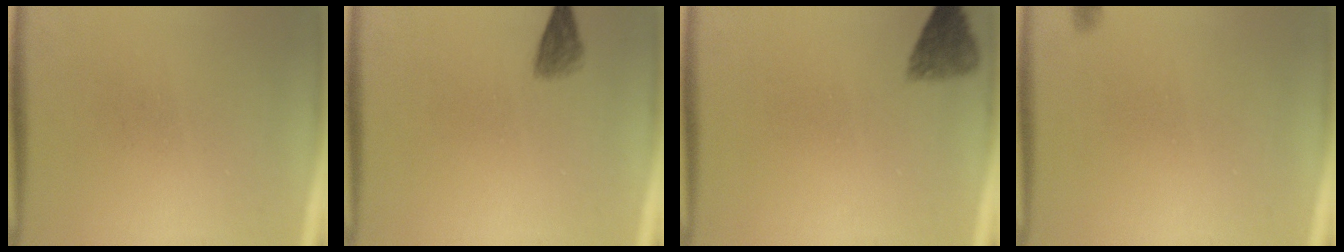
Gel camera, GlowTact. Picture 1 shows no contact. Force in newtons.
{"total": 2.0}
{"total": 3.4}
{"total": 0.7}